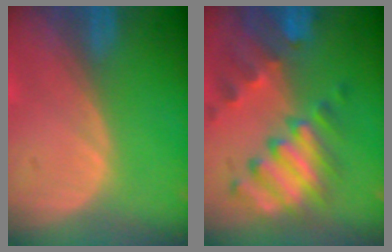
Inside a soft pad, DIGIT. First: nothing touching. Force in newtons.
{"total": 10.0, "press": 8.9, "slide": 4.6}